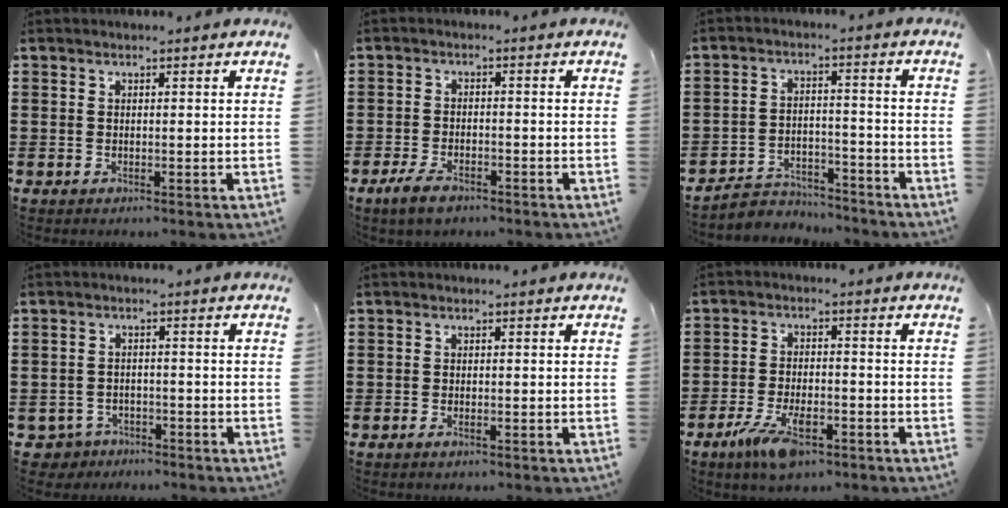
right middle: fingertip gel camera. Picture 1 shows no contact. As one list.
[{"total": 3.3, "force": [-2.4, 1.4, 1.8], "torque": [-0.046, 0.001, -0.048]}, {"total": 4.5, "force": [-4.4, 0.9, 0.3], "torque": [-0.019, 0.004, -0.094]}, {"total": 2.7, "force": [-2.5, 1.1, -0.1], "torque": [-0.016, -0.004, -0.059]}, {"total": 0.6, "force": [-0.3, 0.2, 0.5], "torque": [-0.011, -0.003, -0.006]}, {"total": 6.9, "force": [-3.9, 2.6, 5.1], "torque": [-0.105, 0.000, -0.071]}]